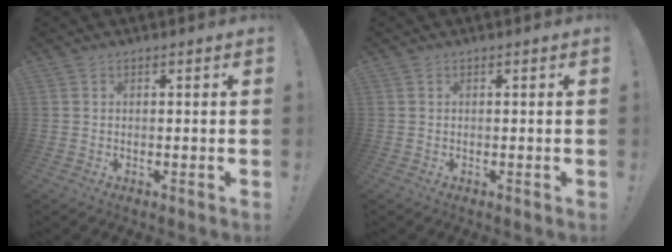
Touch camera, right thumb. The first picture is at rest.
{"total": 0.0}